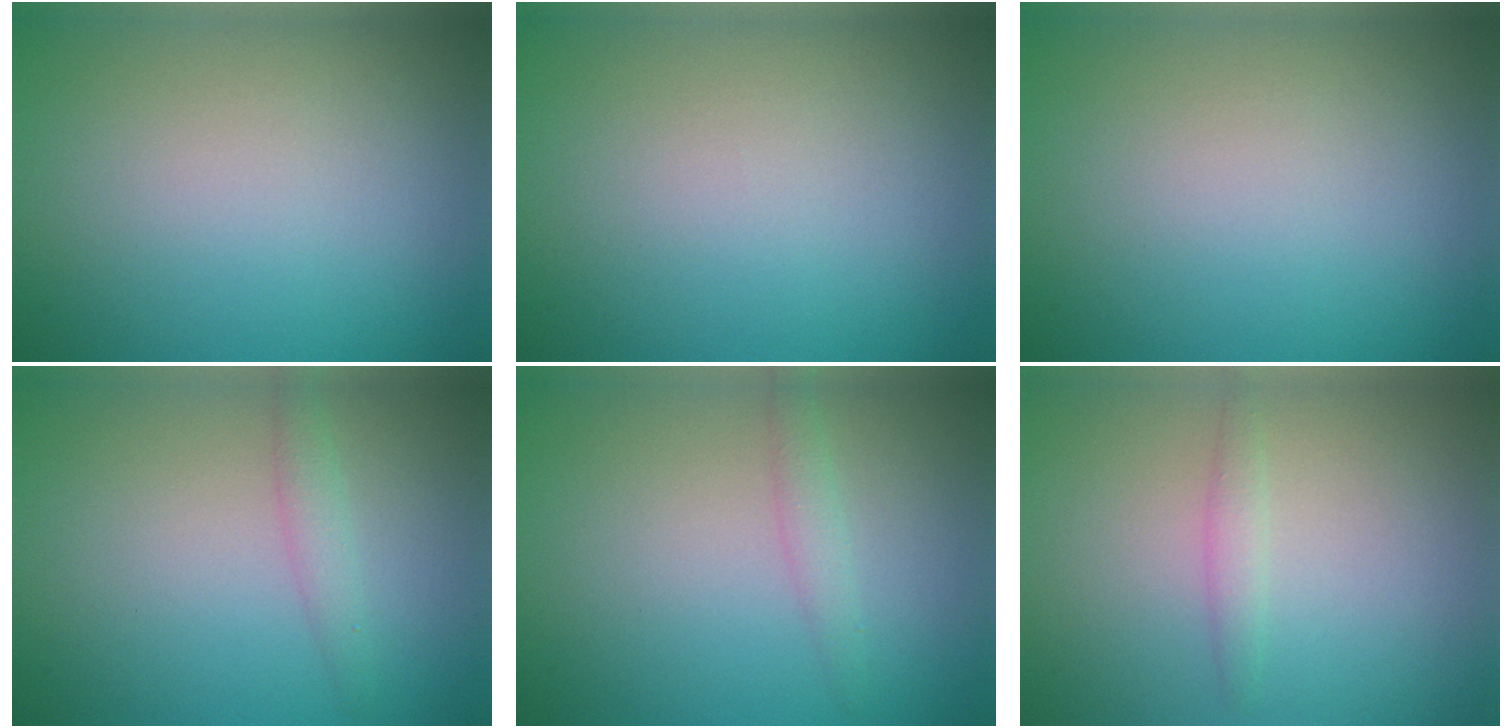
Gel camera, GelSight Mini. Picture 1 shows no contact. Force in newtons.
{"total": 0.0}
{"total": 0.0}
{"total": 1.5, "press": 1.5, "slide": 0.0}
{"total": 1.4, "press": 1.4, "slide": 0.0}
{"total": 1.2, "press": 1.2, "slide": 0.1}